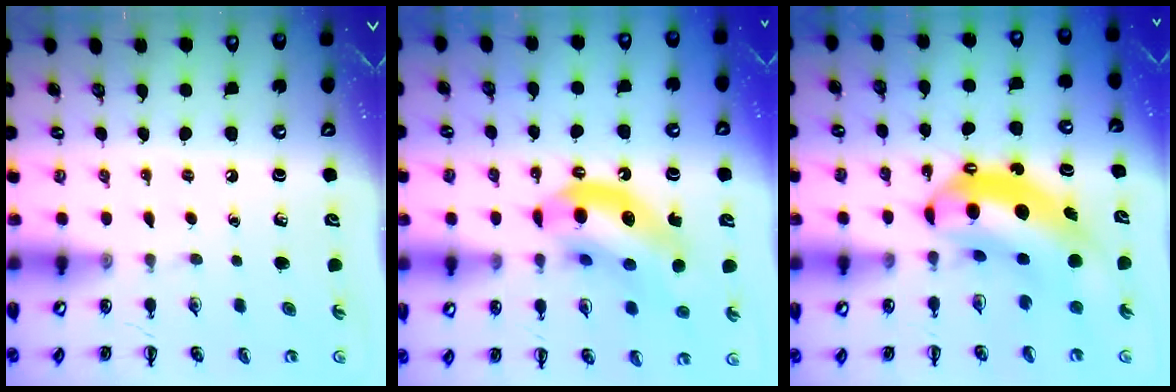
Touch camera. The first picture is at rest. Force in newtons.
{"total": 14.7, "press": 14.1, "slide": 4.0}
{"total": 9.5, "press": 9.2, "slide": 2.5}